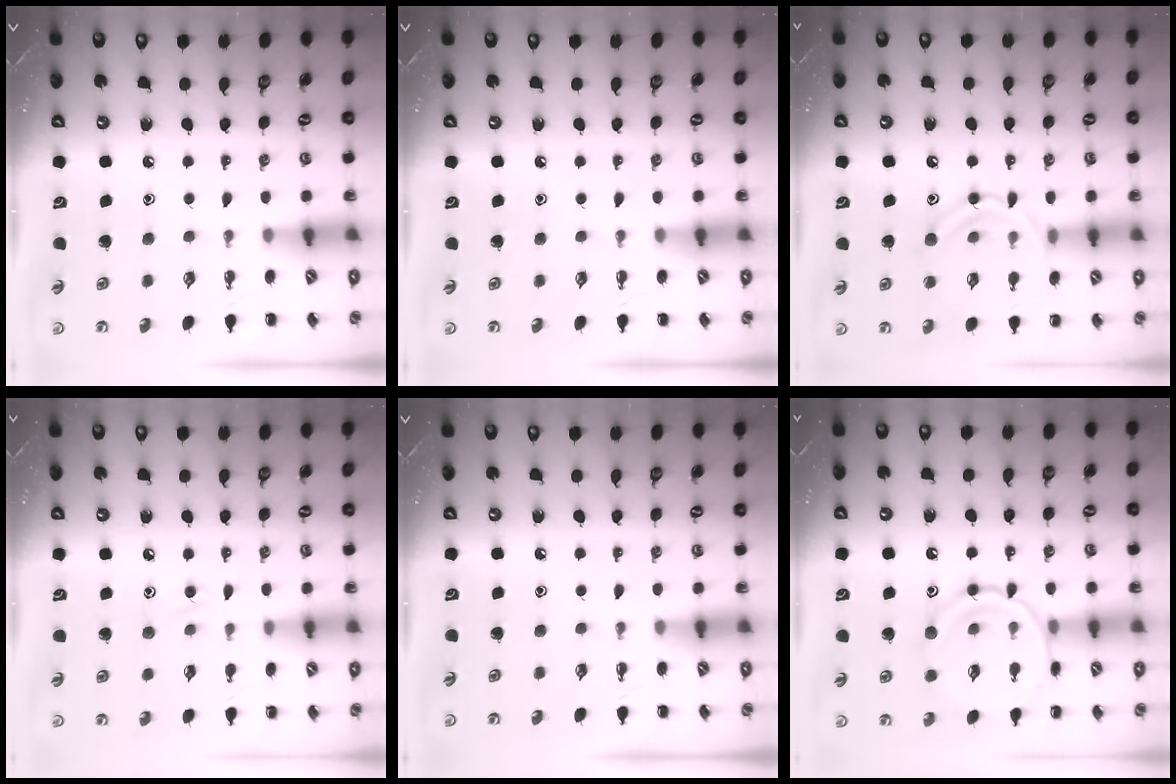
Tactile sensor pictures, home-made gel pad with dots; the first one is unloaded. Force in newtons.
{"total": 0.0}
{"total": 11.5, "press": 11.4, "slide": 1.1}
{"total": 7.7, "press": 7.2, "slide": 2.7}
{"total": 0.0}
{"total": 12.7, "press": 12.7, "slide": 0.5}